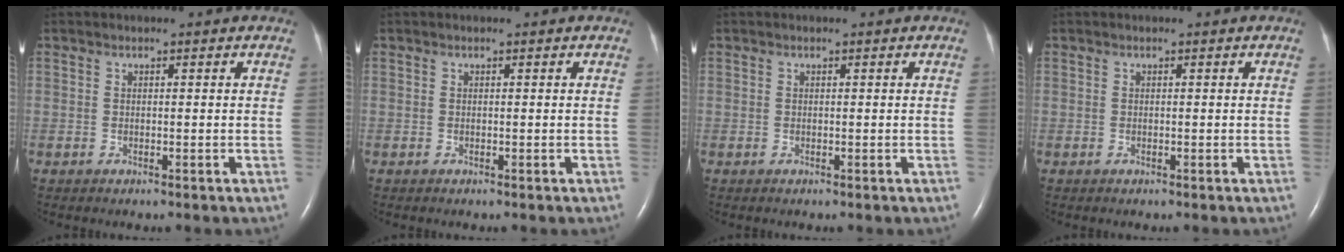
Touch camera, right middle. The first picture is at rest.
{"total": 0.0}
{"total": 0.0}
{"total": 0.0}